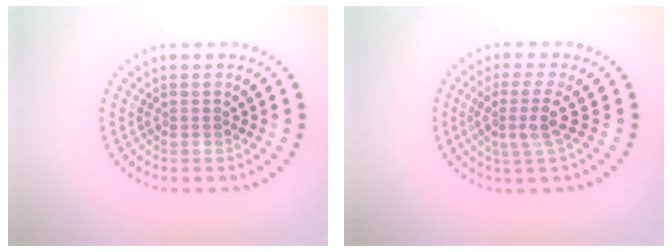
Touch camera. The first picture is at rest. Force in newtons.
{"total": 3.0, "press": 2.3, "slide": 1.9}